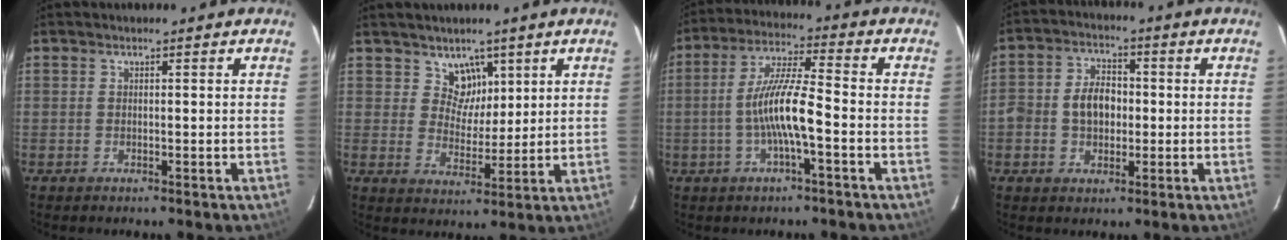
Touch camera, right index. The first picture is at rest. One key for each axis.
{"total": 5.3, "fx": 3.3, "fy": 4.1, "fz": 0.8, "tx": -0.001, "ty": -0.005, "tz": 0.059}
{"total": 9.6, "fx": -2.7, "fy": 1.0, "fz": 9.1, "tx": -0.185, "ty": 0.007, "tz": -0.052}
{"total": 7.3, "fx": -0.6, "fy": 5.3, "fz": 4.9, "tx": -0.097, "ty": 0.020, "tz": -0.009}